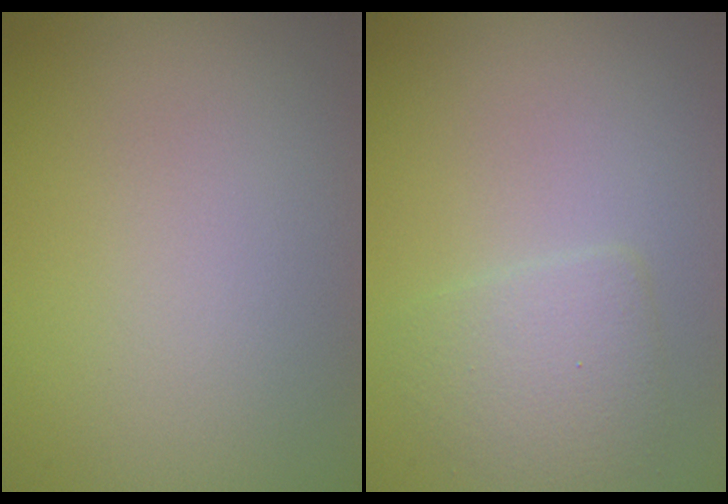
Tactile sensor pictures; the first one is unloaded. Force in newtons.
{"total": 2.4, "press": 2.4, "slide": 0.0}